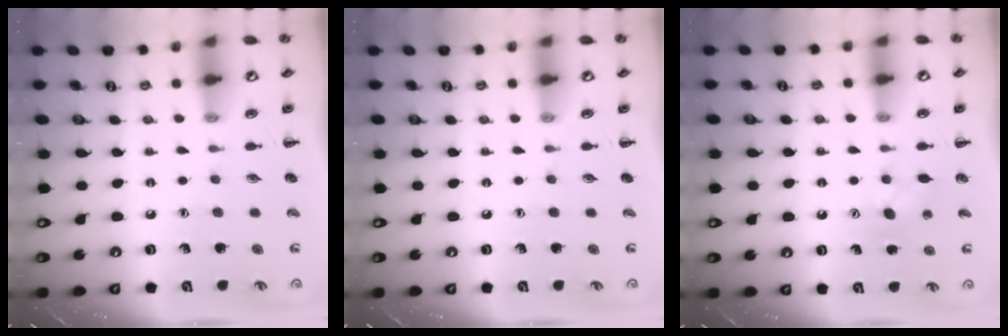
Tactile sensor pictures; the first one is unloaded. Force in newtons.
{"total": 0.0}
{"total": 3.7, "press": 3.6, "slide": 0.7}